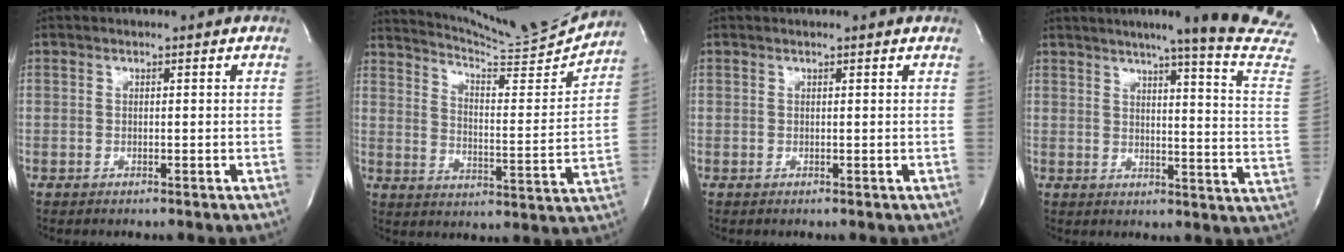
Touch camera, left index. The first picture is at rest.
{"total": 16.4, "force": [16.0, -1.2, 3.3], "torque": [-0.067, -0.066, 0.226]}
{"total": 1.8, "force": [1.7, 0.0, 0.4], "torque": [-0.014, 0.012, 0.019]}
{"total": 19.2, "force": [16.1, -2.1, 10.2], "torque": [-0.140, -0.082, 0.186]}